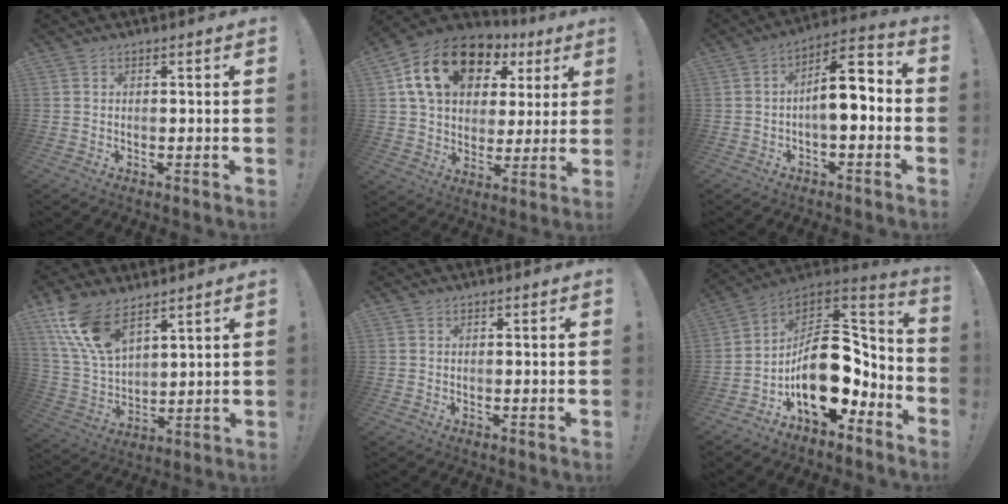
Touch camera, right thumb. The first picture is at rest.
{"total": 19.7, "force": [8.8, 13.2, 11.7], "torque": [-0.191, -0.025, 0.166]}
{"total": 10.6, "force": [-0.6, 4.2, 9.7], "torque": [-0.147, 0.002, -0.014]}
{"total": 14.1, "force": [9.5, 6.3, 8.3], "torque": [-0.183, -0.046, 0.184]}
{"total": 0.0}
{"total": 21.0, "force": [-2.7, 13.4, 15.9], "torque": [-0.233, 0.007, -0.032]}